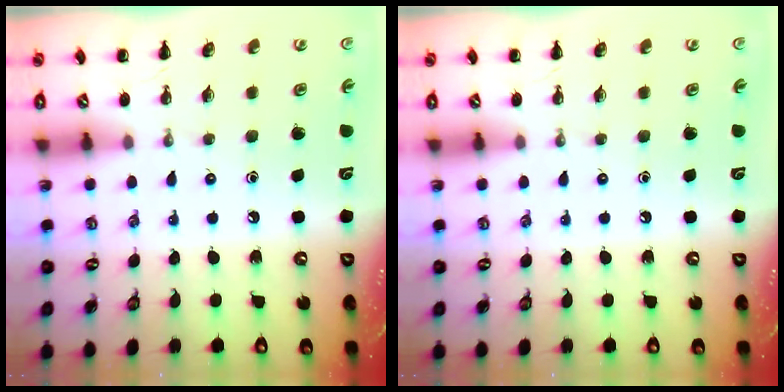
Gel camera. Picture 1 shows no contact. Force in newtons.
{"total": 0.0}